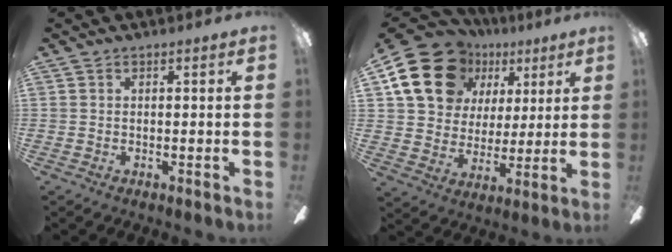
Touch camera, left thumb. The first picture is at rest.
{"total": 19.3, "force": [8.6, 15.5, 7.6], "torque": [-0.143, -0.020, 0.173]}